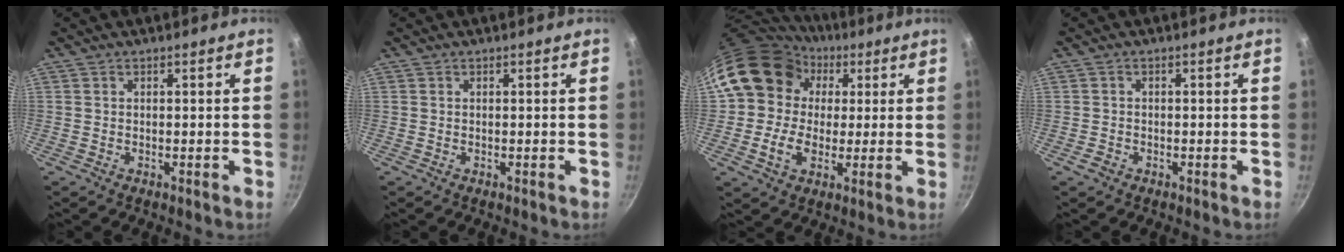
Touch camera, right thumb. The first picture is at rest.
{"total": 0.0}
{"total": 16.0, "force": [3.6, 13.5, 7.8], "torque": [-0.124, 0.016, 0.055]}
{"total": 1.6, "force": [-0.9, 1.1, 0.5], "torque": [-0.008, 0.008, -0.016]}